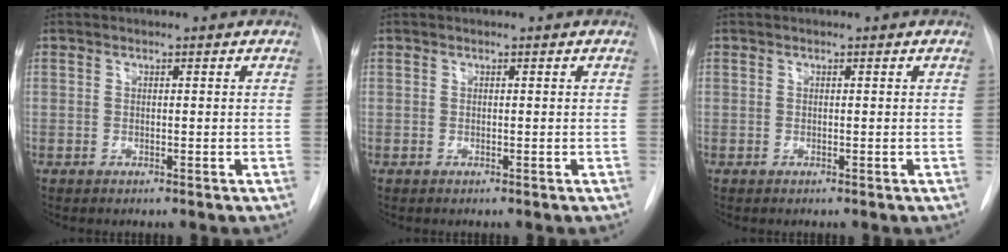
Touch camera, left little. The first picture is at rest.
{"total": 0.0}
{"total": 0.0}